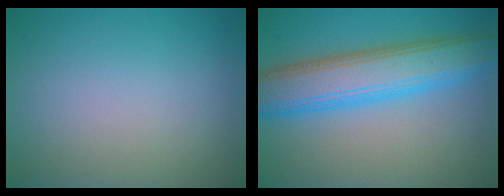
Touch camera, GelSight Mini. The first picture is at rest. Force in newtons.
{"total": 8.0, "press": 8.0, "slide": 0.0}